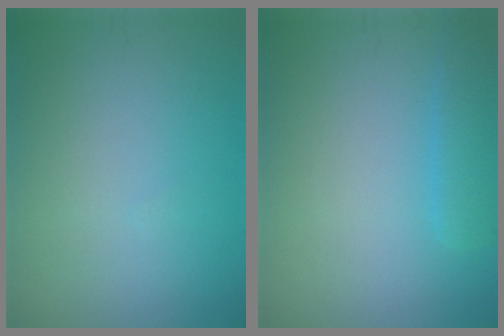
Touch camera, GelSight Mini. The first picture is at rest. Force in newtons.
{"total": 2.2, "press": 2.2, "slide": 0.1}